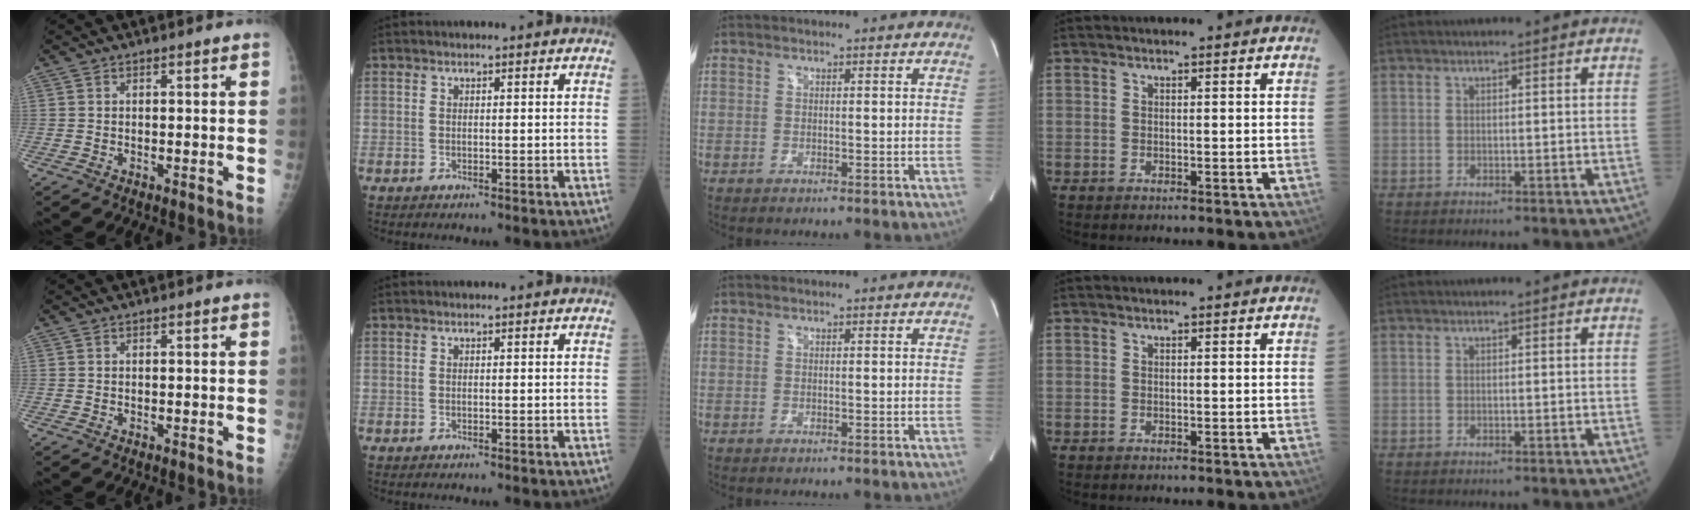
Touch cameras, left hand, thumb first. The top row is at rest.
{}